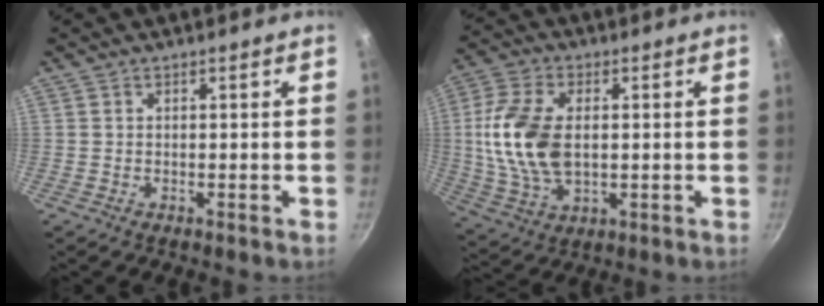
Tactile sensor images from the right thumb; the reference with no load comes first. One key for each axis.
{"total": 14.9, "fx": 0.9, "fy": 9.1, "fz": 11.8, "tx": -0.223, "ty": 0.000, "tz": 0.018}